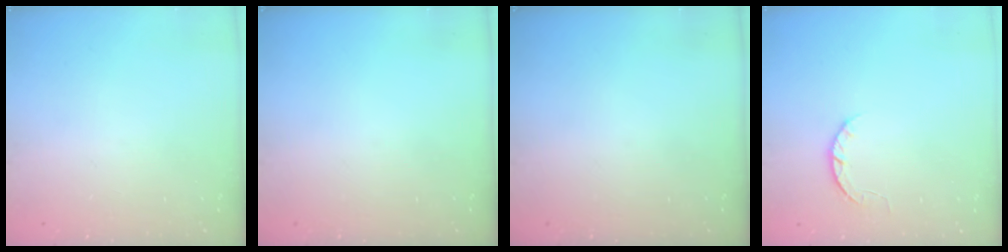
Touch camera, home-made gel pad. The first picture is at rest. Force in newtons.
{"total": 0.0}
{"total": 0.0}
{"total": 4.5, "press": 4.5, "slide": 0.7}